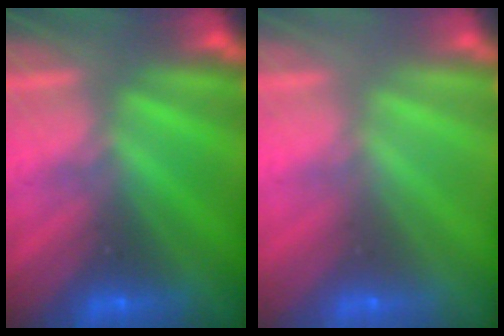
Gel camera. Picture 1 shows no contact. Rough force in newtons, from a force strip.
{"total": 3.4}